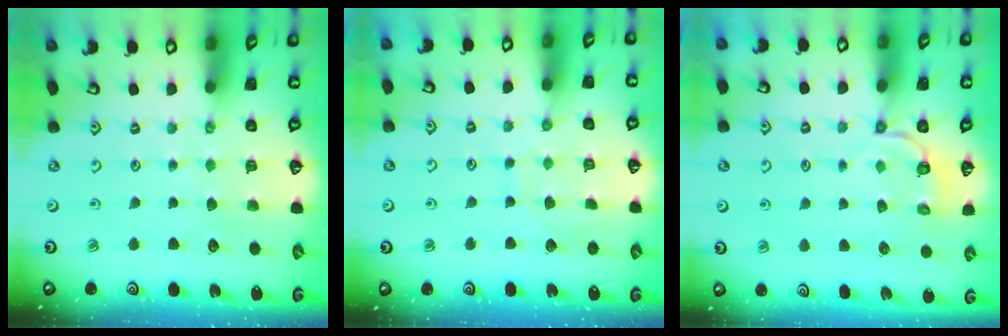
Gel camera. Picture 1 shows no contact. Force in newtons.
{"total": 5.0, "press": 5.0, "slide": 0.2}
{"total": 3.6, "press": 3.0, "slide": 2.1}